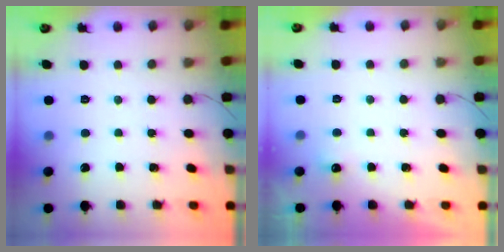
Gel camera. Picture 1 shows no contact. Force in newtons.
{"total": 3.5, "press": 1.7, "slide": 3.0}